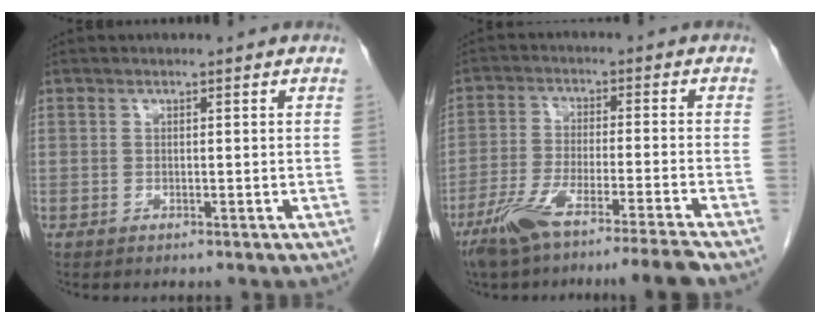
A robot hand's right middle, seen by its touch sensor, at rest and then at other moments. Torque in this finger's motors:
{"motor_torque": [0.77, -0.65, 0.22, 0.09]}